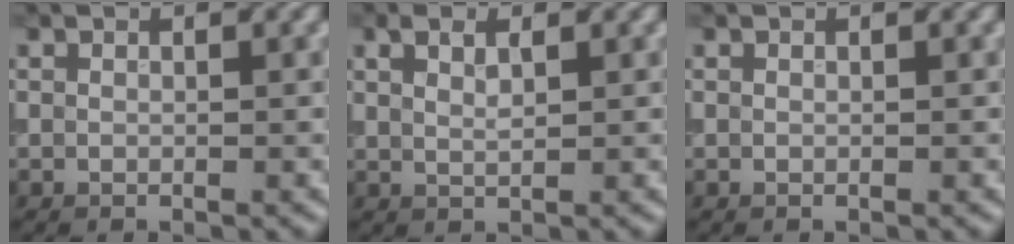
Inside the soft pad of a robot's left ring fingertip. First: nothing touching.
{"total": 1.8, "force": [1.0, 0.7, 1.3], "torque": [-0.028, 0.001, 0.021]}
{"total": 0.0}